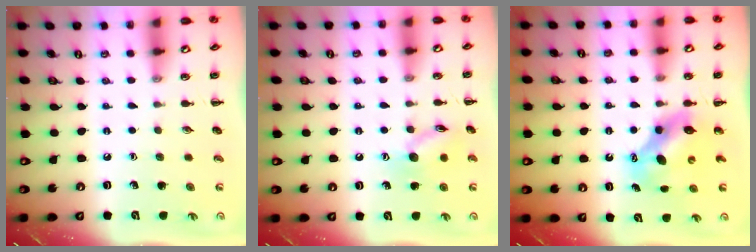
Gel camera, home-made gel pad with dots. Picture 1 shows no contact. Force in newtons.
{"total": 9.8, "press": 9.8, "slide": 0.5}
{"total": 7.1, "press": 7.0, "slide": 1.2}